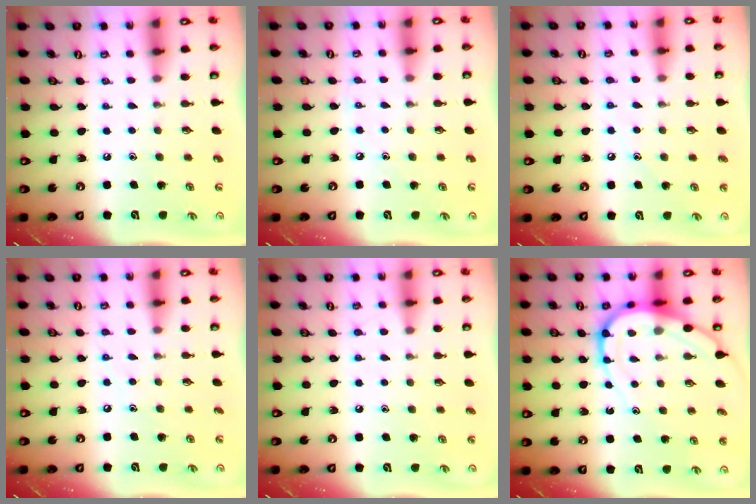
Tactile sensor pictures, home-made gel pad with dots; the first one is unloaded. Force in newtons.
{"total": 2.8, "press": 2.8, "slide": 0.3}
{"total": 5.0, "press": 4.9, "slide": 0.6}
{"total": 4.9, "press": 4.9, "slide": 0.2}
{"total": 5.0, "press": 5.0, "slide": 0.6}
{"total": 12.5, "press": 12.4, "slide": 1.3}